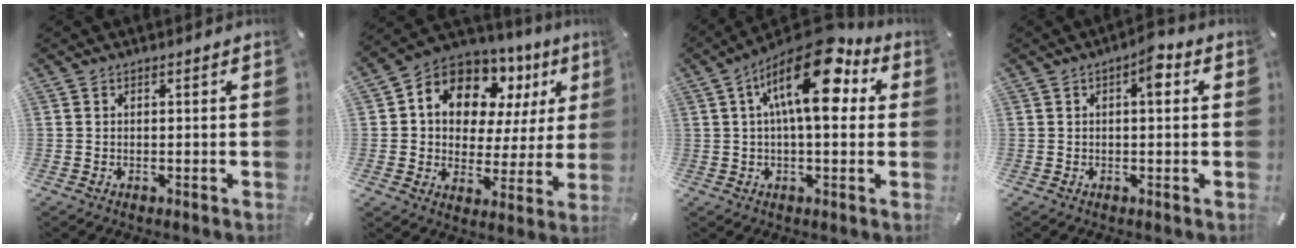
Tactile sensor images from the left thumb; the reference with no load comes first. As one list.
[{"total": 12.3, "force": [6.7, 8.8, 5.3], "torque": [-0.098, -0.048, 0.122]}, {"total": 18.3, "force": [6.8, 7.4, 15.3], "torque": [-0.254, -0.041, 0.104]}, {"total": 4.6, "force": [1.1, 2.0, 4.0], "torque": [-0.051, 0.000, 0.010]}]